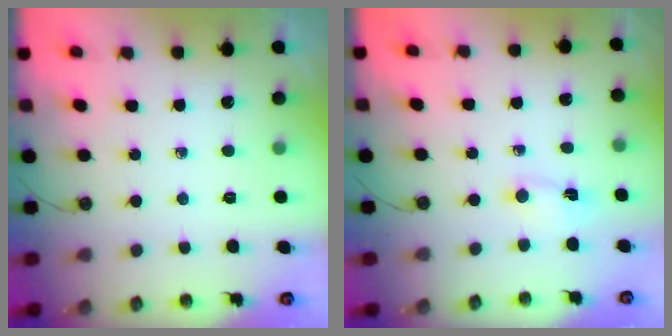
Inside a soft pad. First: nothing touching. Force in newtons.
{"total": 1.1, "press": 1.0, "slide": 0.5}